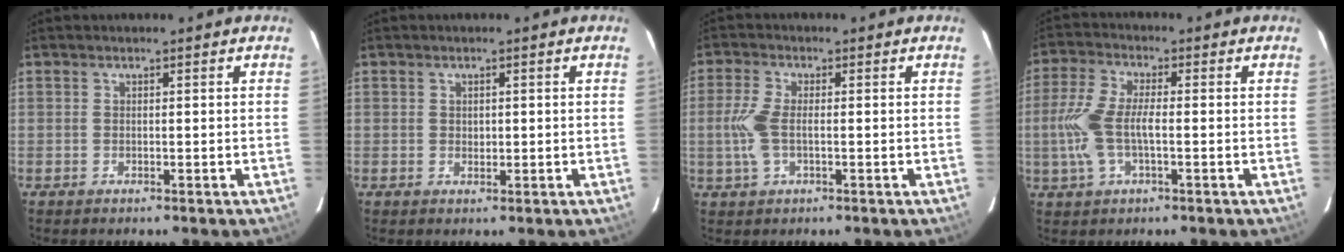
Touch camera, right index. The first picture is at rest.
{"total": 1.1, "force": [0.2, 1.0, 0.5], "torque": [-0.006, 0.003, 0.004]}
{"total": 5.8, "force": [-0.7, 2.4, 5.2], "torque": [-0.119, 0.000, -0.014]}
{"total": 9.2, "force": [-1.3, 3.5, 8.4], "torque": [-0.189, 0.005, -0.028]}